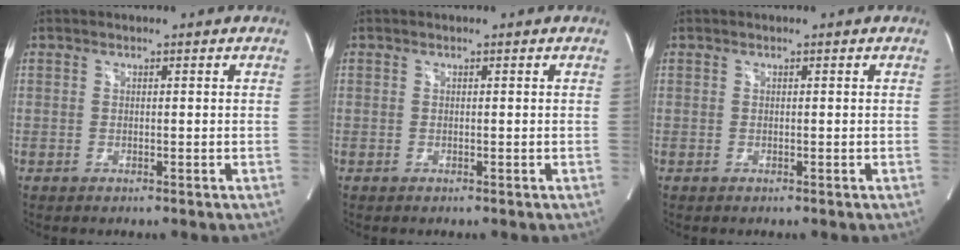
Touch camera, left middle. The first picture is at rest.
{"total": 0.0}
{"total": 0.0}